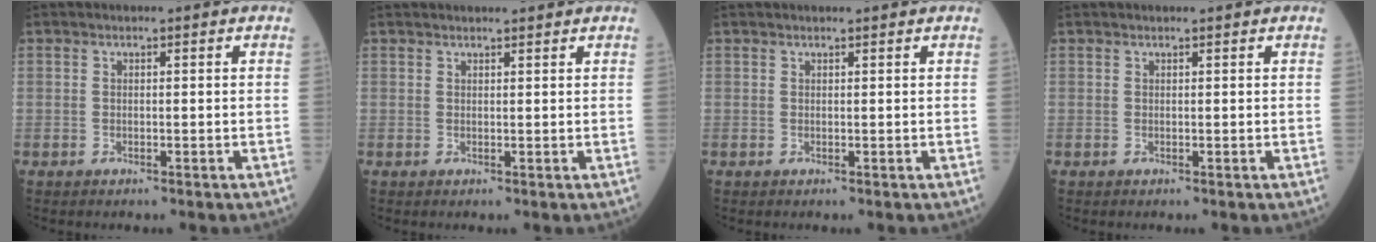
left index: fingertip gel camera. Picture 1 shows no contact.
{"total": 4.5, "force": [4.3, 0.4, 1.2], "torque": [-0.013, 0.024, 0.054]}
{"total": 2.2, "force": [2.1, 0.1, 0.6], "torque": [-0.005, 0.016, 0.028]}
{"total": 1.6, "force": [1.6, 0.0, 0.4], "torque": [-0.006, 0.013, 0.023]}